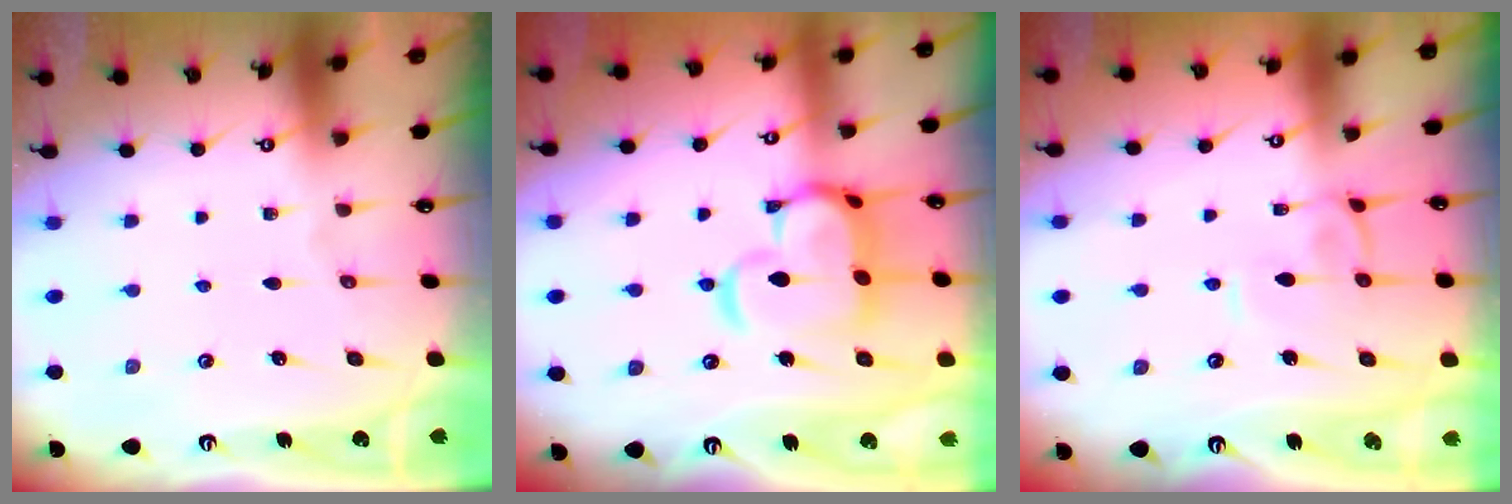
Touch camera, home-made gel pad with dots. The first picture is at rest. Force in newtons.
{"total": 9.4, "press": 9.4, "slide": 1.2}
{"total": 1.3, "press": 1.2, "slide": 0.5}